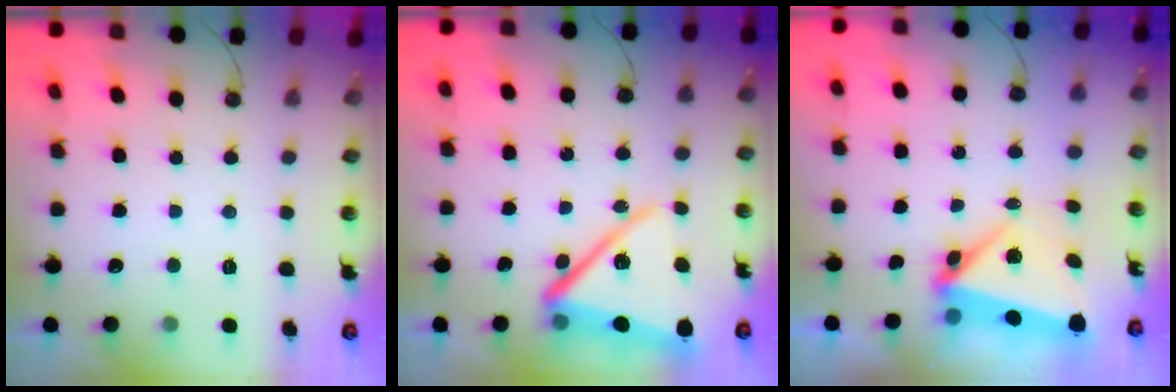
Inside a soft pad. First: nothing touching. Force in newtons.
{"total": 16.5, "press": 16.4, "slide": 2.2}
{"total": 6.2, "press": 5.9, "slide": 1.9}